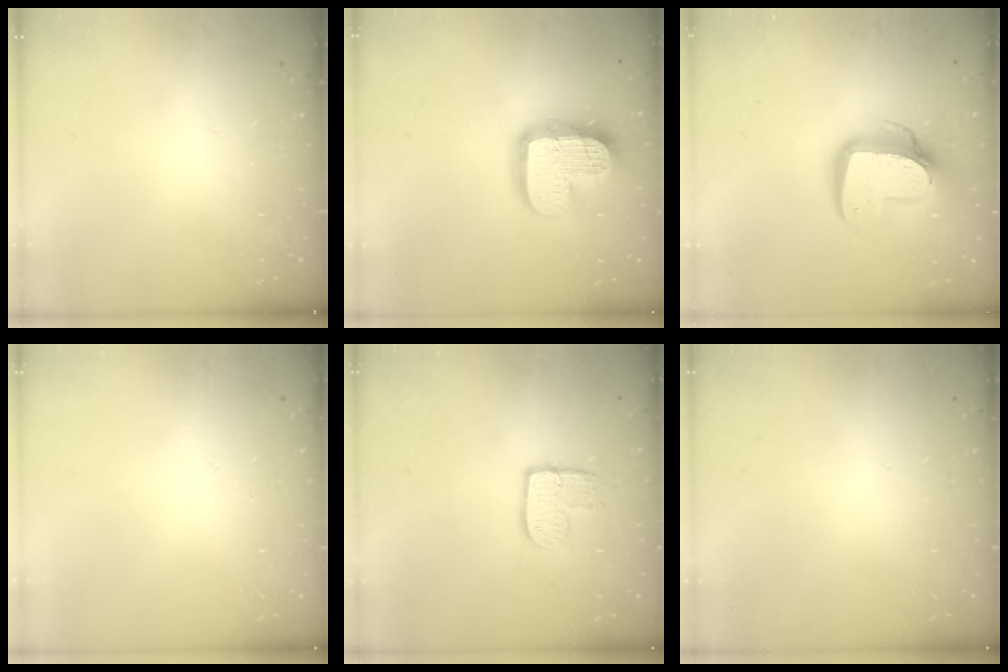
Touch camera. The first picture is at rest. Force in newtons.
{"total": 17.0, "press": 16.9, "slide": 1.4}
{"total": 14.9, "press": 14.9, "slide": 1.1}
{"total": 0.0}
{"total": 9.7, "press": 9.6, "slide": 0.7}
{"total": 0.0}